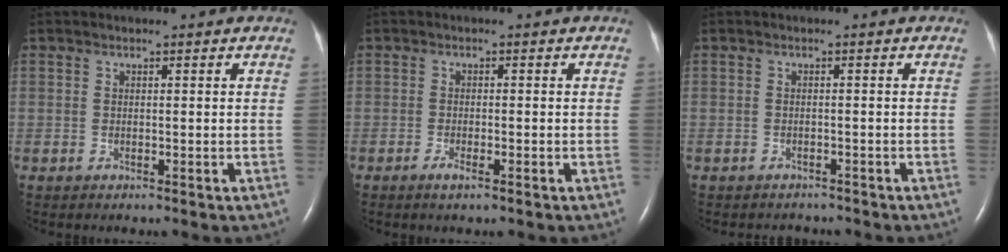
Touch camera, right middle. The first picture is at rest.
{"total": 1.8, "force": [-1.1, 0.3, 1.5], "torque": [-0.031, -0.003, -0.019]}
{"total": 2.6, "force": [-2.4, 1.0, 0.0], "torque": [-0.003, -0.003, -0.031]}